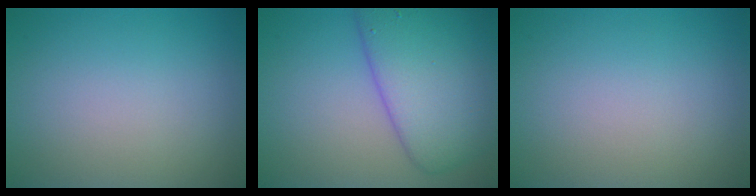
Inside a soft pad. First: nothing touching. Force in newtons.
{"total": 7.9, "press": 7.9, "slide": 0.2}
{"total": 0.0}